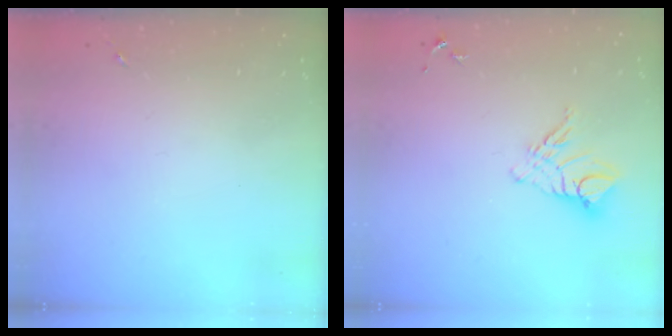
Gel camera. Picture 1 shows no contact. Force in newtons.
{"total": 9.9, "press": 9.8, "slide": 1.1}